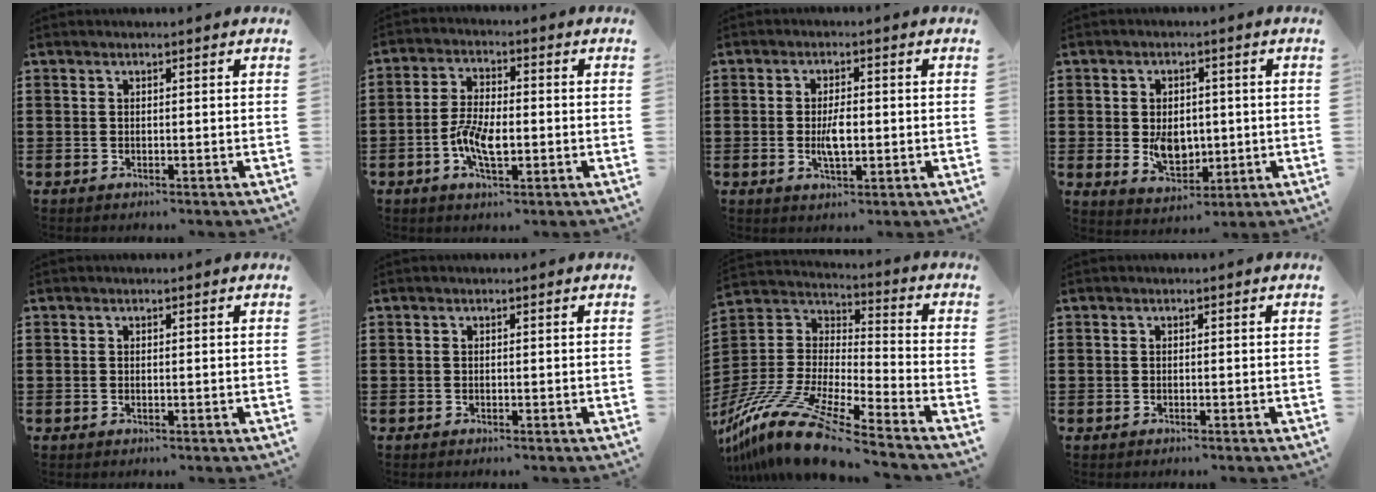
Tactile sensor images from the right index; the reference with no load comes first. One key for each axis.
{"total": 5.9, "fx": -1.5, "fy": 2.8, "fz": 5.0, "tx": -0.106, "ty": 0.000, "tz": -0.030}
{"total": 4.1, "fx": -0.4, "fy": 1.6, "fz": 3.8, "tx": -0.076, "ty": -0.001, "tz": -0.009}
{"total": 6.0, "fx": -0.3, "fy": 4.3, "fz": 4.1, "tx": -0.065, "ty": 0.004, "tz": -0.007}
{"total": 0.0}
{"total": 0.0}
{"total": 14.5, "fx": -12.4, "fy": 1.2, "fz": 7.4, "tx": -0.166, "ty": 0.016, "tz": -0.247}
{"total": 0.0}